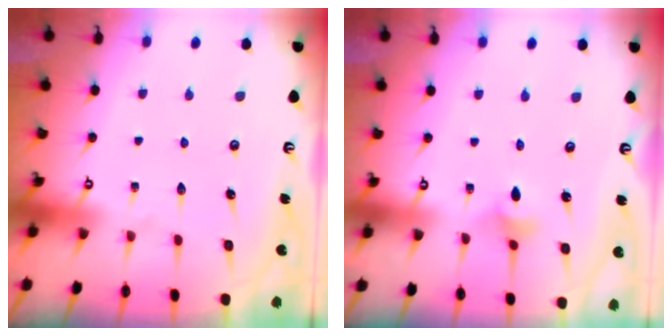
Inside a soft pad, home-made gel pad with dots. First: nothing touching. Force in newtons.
{"total": 2.9, "press": 2.9, "slide": 0.5}